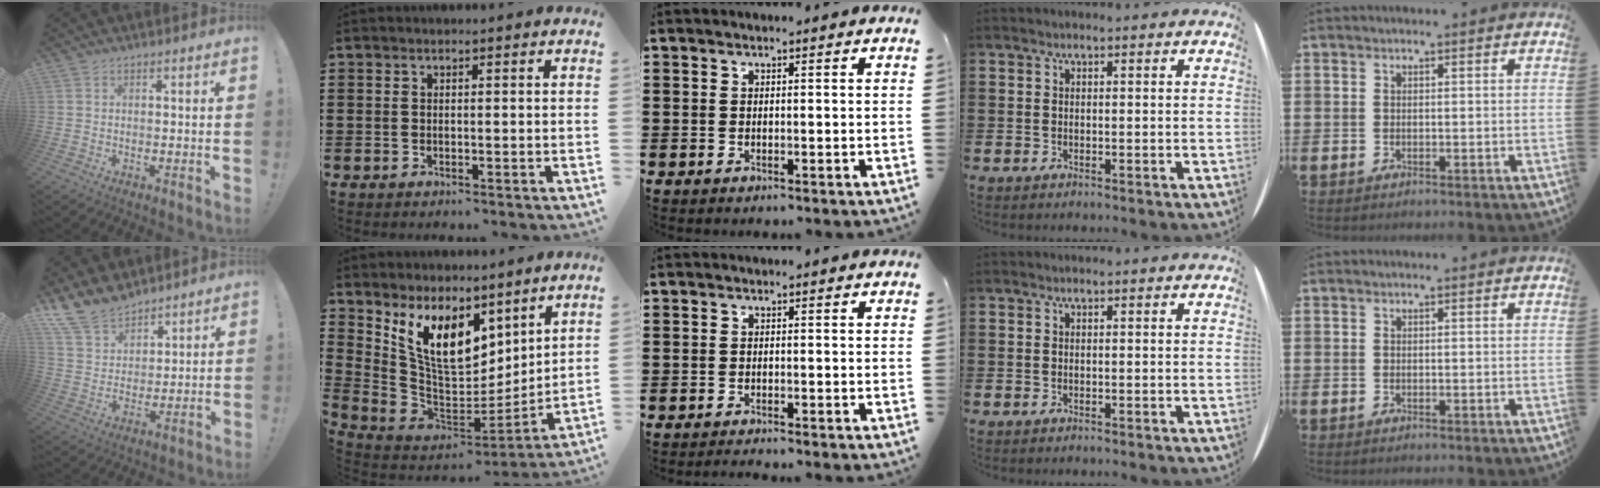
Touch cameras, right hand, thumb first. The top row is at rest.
{"thumb": {"total": 12.8, "force": [10.5, 6.4, 3.4], "torque": [-0.071, -0.077, 0.205]}, "index": {"total": 11.4, "force": [6.4, 6.2, 7.1], "torque": [-0.164, -0.032, 0.125]}, "middle": {"total": 0.7, "force": [-0.7, -0.1, 0.1], "torque": [-0.003, -0.003, -0.013]}}